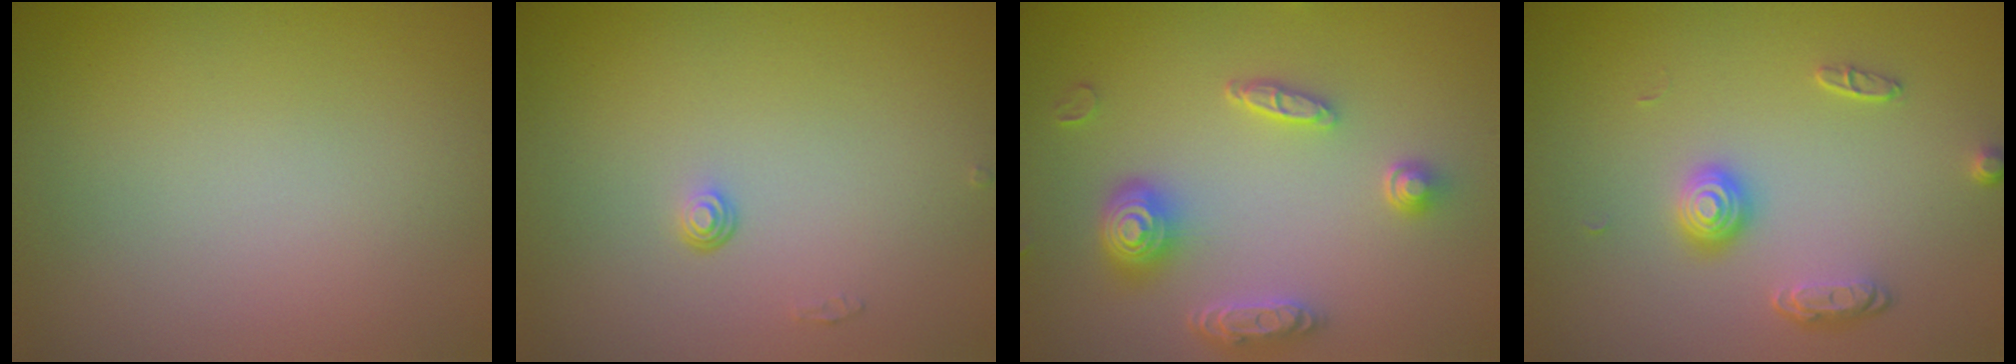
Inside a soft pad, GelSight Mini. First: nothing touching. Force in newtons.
{"total": 0.8, "press": 0.5, "slide": 0.6}
{"total": 4.8, "press": 4.0, "slide": 2.8}
{"total": 2.3, "press": 1.8, "slide": 1.4}